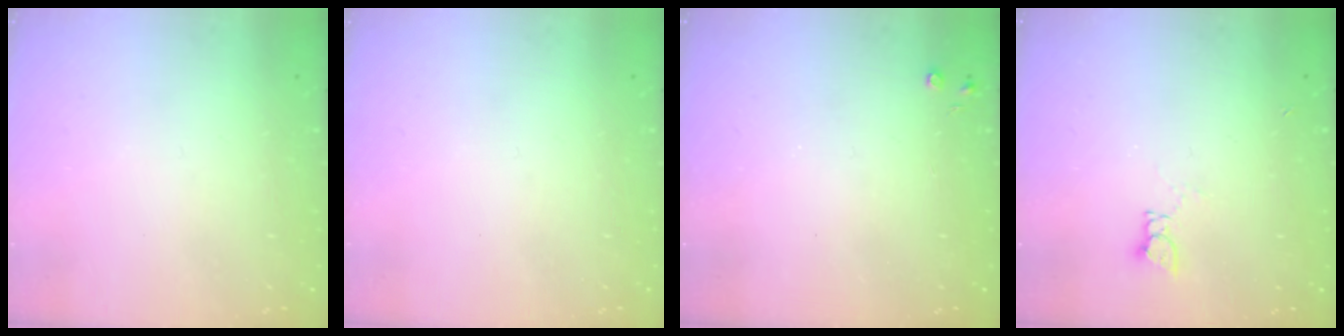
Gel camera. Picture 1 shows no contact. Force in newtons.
{"total": 0.0}
{"total": 3.3, "press": 3.3, "slide": 0.6}
{"total": 3.4, "press": 3.4, "slide": 0.3}